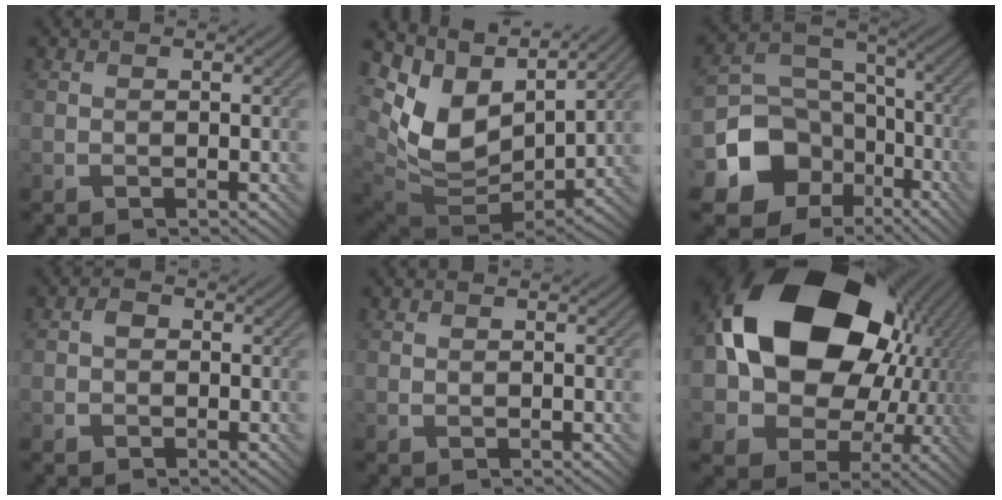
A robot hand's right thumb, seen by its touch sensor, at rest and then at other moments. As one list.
[{"total": 11.8, "force": [4.9, 6.7, 8.4], "torque": [-0.190, 0.002, 0.100]}, {"total": 11.6, "force": [-4.9, 9.3, 4.9], "torque": [-0.121, -0.031, -0.094]}, {"total": 1.3, "force": [-0.2, 1.1, 0.7], "torque": [-0.012, 0.001, -0.010]}, {"total": 0.0}, {"total": 22.6, "force": [5.5, 16.8, 14.1], "torque": [-0.280, -0.001, 0.109]}]